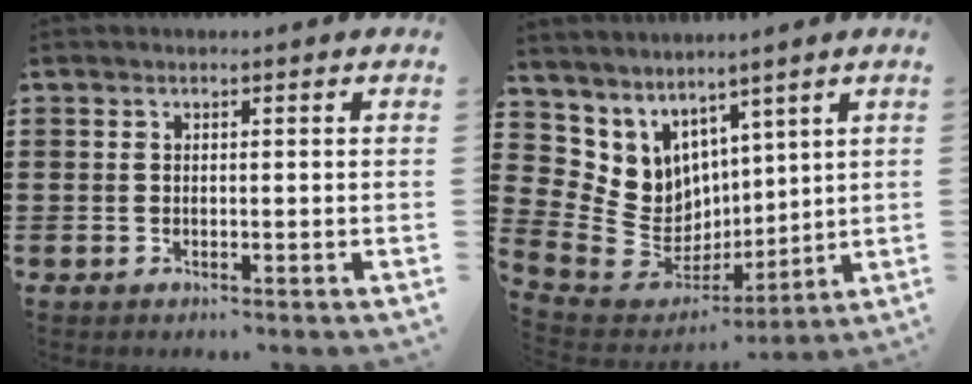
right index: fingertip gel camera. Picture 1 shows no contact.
{"total": 7.1, "force": [3.0, 6.4, 0.6], "torque": [-0.069, -0.043, 0.063]}